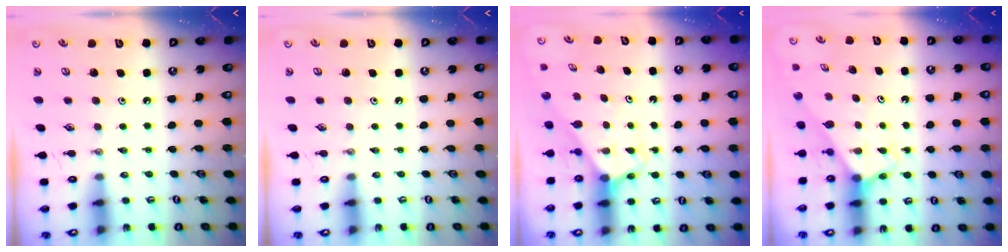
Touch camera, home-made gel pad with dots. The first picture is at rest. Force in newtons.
{"total": 0.0}
{"total": 2.5, "press": 2.5, "slide": 0.2}
{"total": 2.7, "press": 2.7, "slide": 0.1}